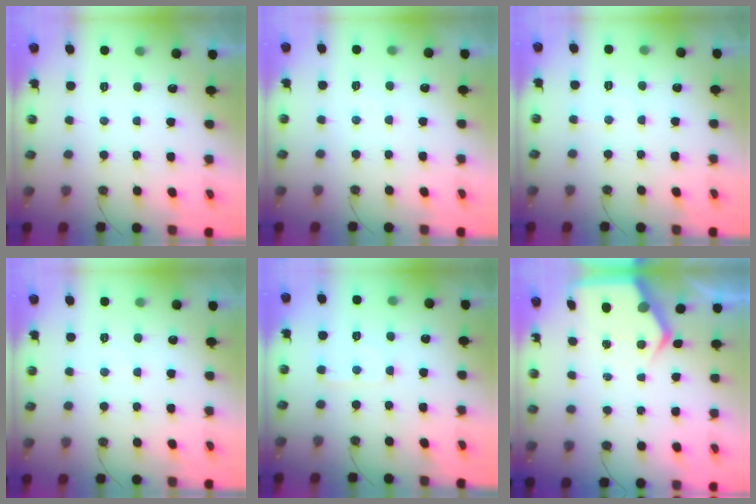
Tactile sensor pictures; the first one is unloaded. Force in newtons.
{"total": 2.0, "press": 2.0, "slide": 0.3}
{"total": 4.4, "press": 4.4, "slide": 0.6}
{"total": 3.9, "press": 3.9, "slide": 0.6}
{"total": 4.1, "press": 4.1, "slide": 0.6}
{"total": 6.5, "press": 6.5, "slide": 0.6}